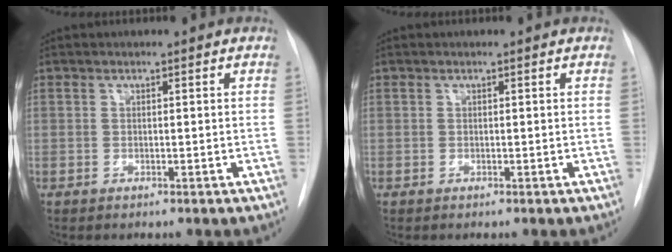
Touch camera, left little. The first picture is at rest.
{"total": 0.0}